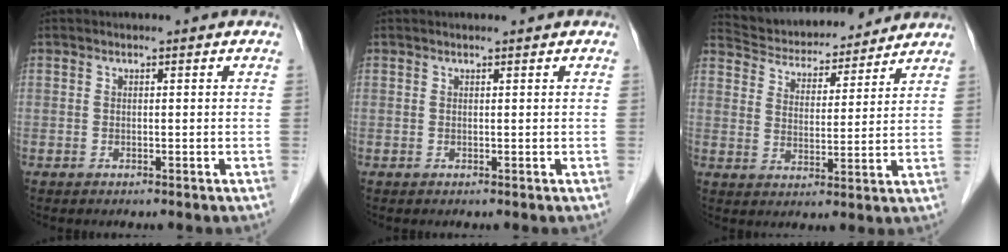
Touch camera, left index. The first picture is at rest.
{"total": 0.8, "force": [0.7, 0.0, 0.3], "torque": [-0.007, 0.005, 0.013]}
{"total": 14.7, "force": [13.9, 3.4, 3.5], "torque": [-0.056, 0.021, 0.214]}